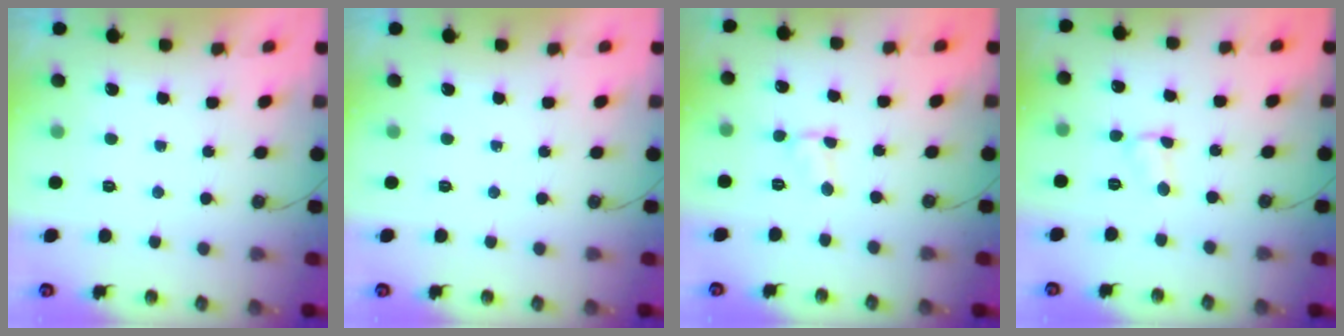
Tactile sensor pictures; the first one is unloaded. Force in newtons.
{"total": 0.0}
{"total": 1.5, "press": 1.5, "slide": 0.1}
{"total": 2.2, "press": 2.2, "slide": 0.4}